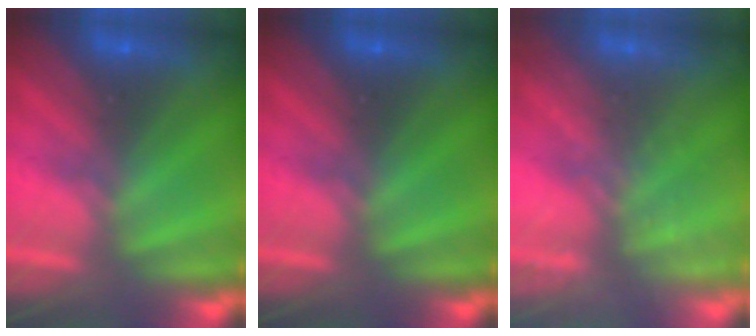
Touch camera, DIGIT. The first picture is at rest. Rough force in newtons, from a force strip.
{"total": 0.0}
{"total": 1.9}